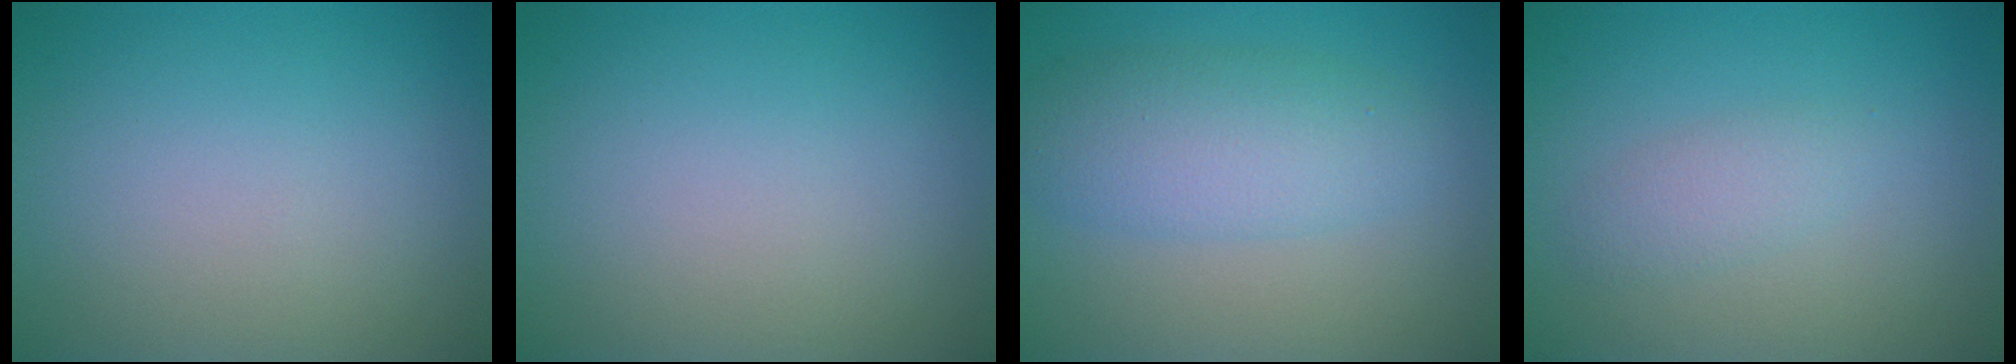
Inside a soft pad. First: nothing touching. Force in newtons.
{"total": 0.0}
{"total": 4.6, "press": 4.6, "slide": 0.1}
{"total": 1.7, "press": 1.7, "slide": 0.1}